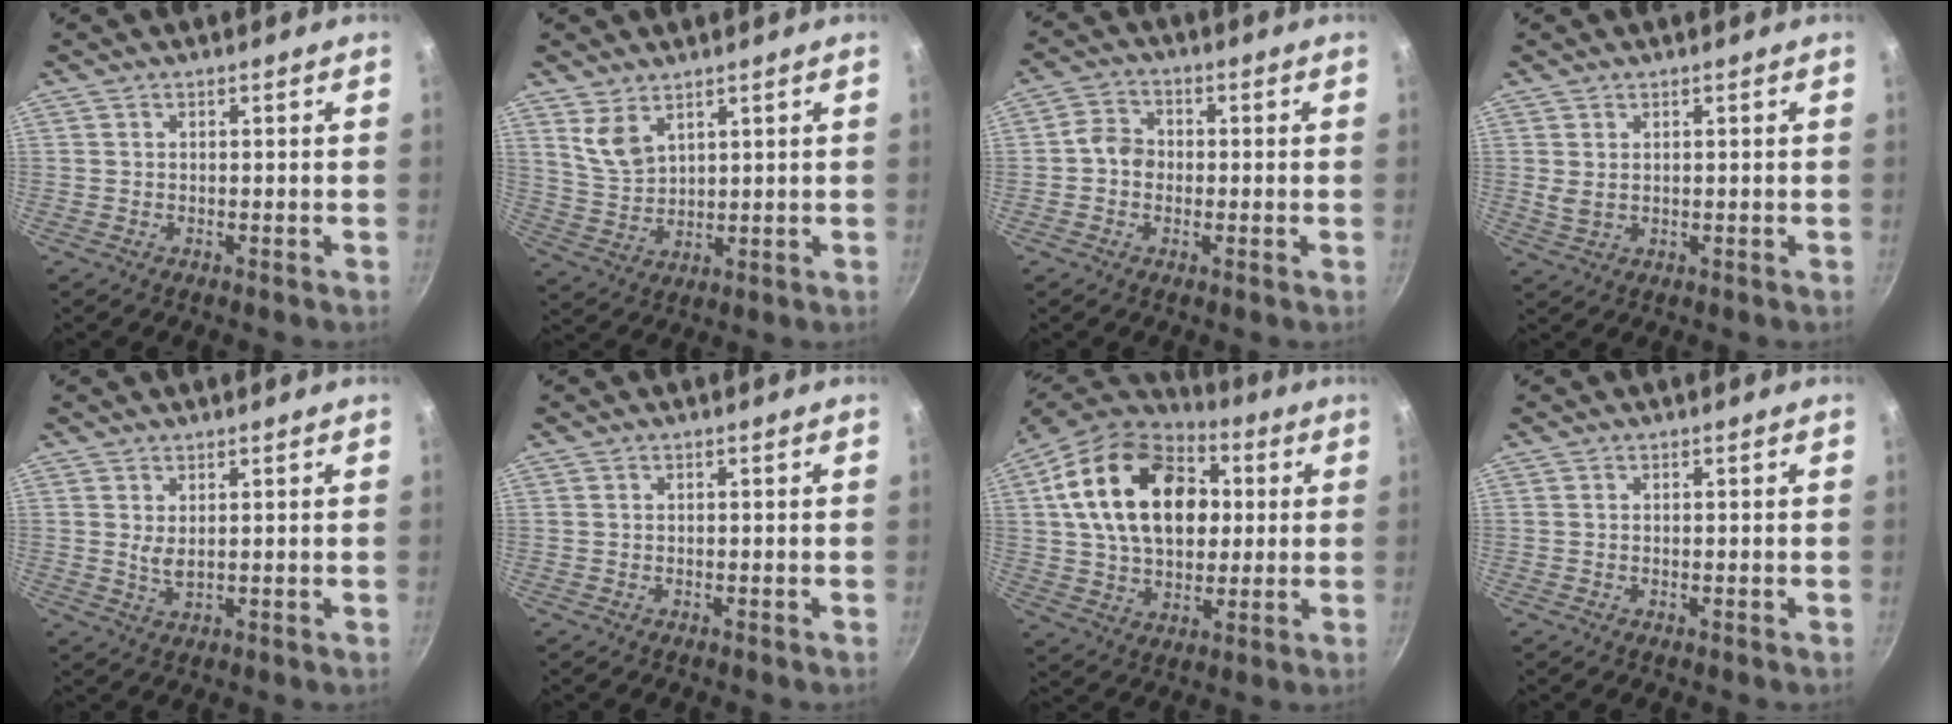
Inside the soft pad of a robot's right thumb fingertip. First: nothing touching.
{"total": 5.9, "force": [3.8, 3.2, 3.3], "torque": [-0.055, -0.025, 0.085]}
{"total": 4.4, "force": [-0.4, 3.8, 2.3], "torque": [-0.023, 0.014, -0.021]}
{"total": 2.2, "force": [0.9, 1.3, 1.5], "torque": [-0.027, -0.006, 0.021]}
{"total": 2.4, "force": [1.0, 0.9, 2.0], "torque": [-0.037, -0.013, 0.021]}
{"total": 0.0}
{"total": 24.3, "force": [5.0, 16.4, 17.2], "torque": [-0.268, 0.011, 0.078]}
{"total": 0.0}